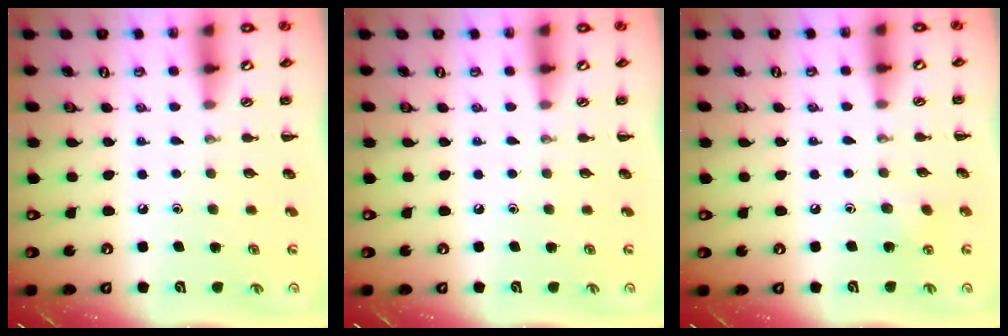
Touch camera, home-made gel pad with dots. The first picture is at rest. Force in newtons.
{"total": 0.0}
{"total": 6.8, "press": 6.7, "slide": 0.9}